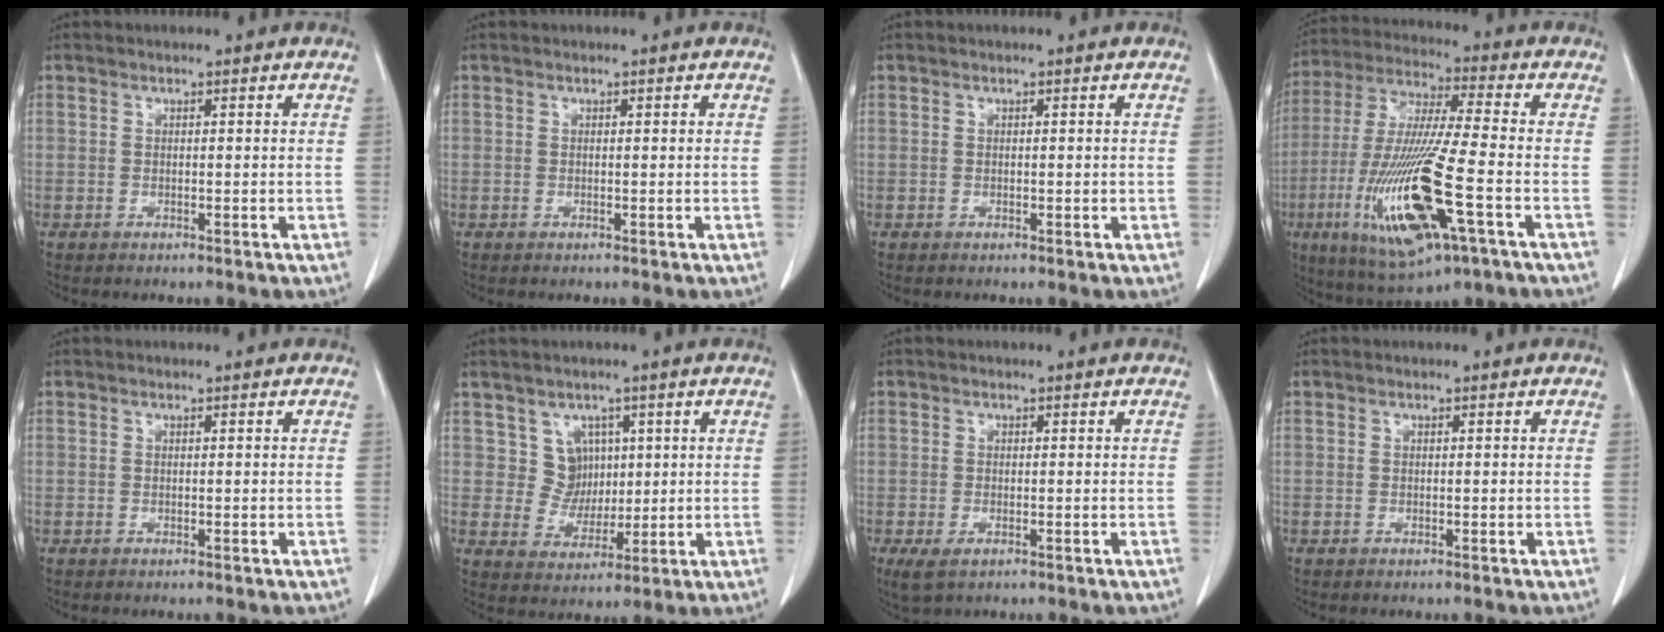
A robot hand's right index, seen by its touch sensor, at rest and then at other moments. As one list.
[{"total": 0.6, "force": [0.3, 0.2, 0.5], "torque": [-0.010, -0.002, 0.005]}, {"total": 0.6, "force": [0.1, 0.3, 0.5], "torque": [-0.012, -0.003, 0.003]}, {"total": 19.6, "force": [-6.5, 2.1, 18.4], "torque": [-0.397, -0.037, -0.112]}, {"total": 0.0}, {"total": 5.1, "force": [2.1, 4.5, 1.0], "torque": [-0.017, 0.008, 0.045]}, {"total": 3.1, "force": [-1.2, 1.6, 2.4], "torque": [-0.050, -0.007, -0.012]}, {"total": 0.0}]